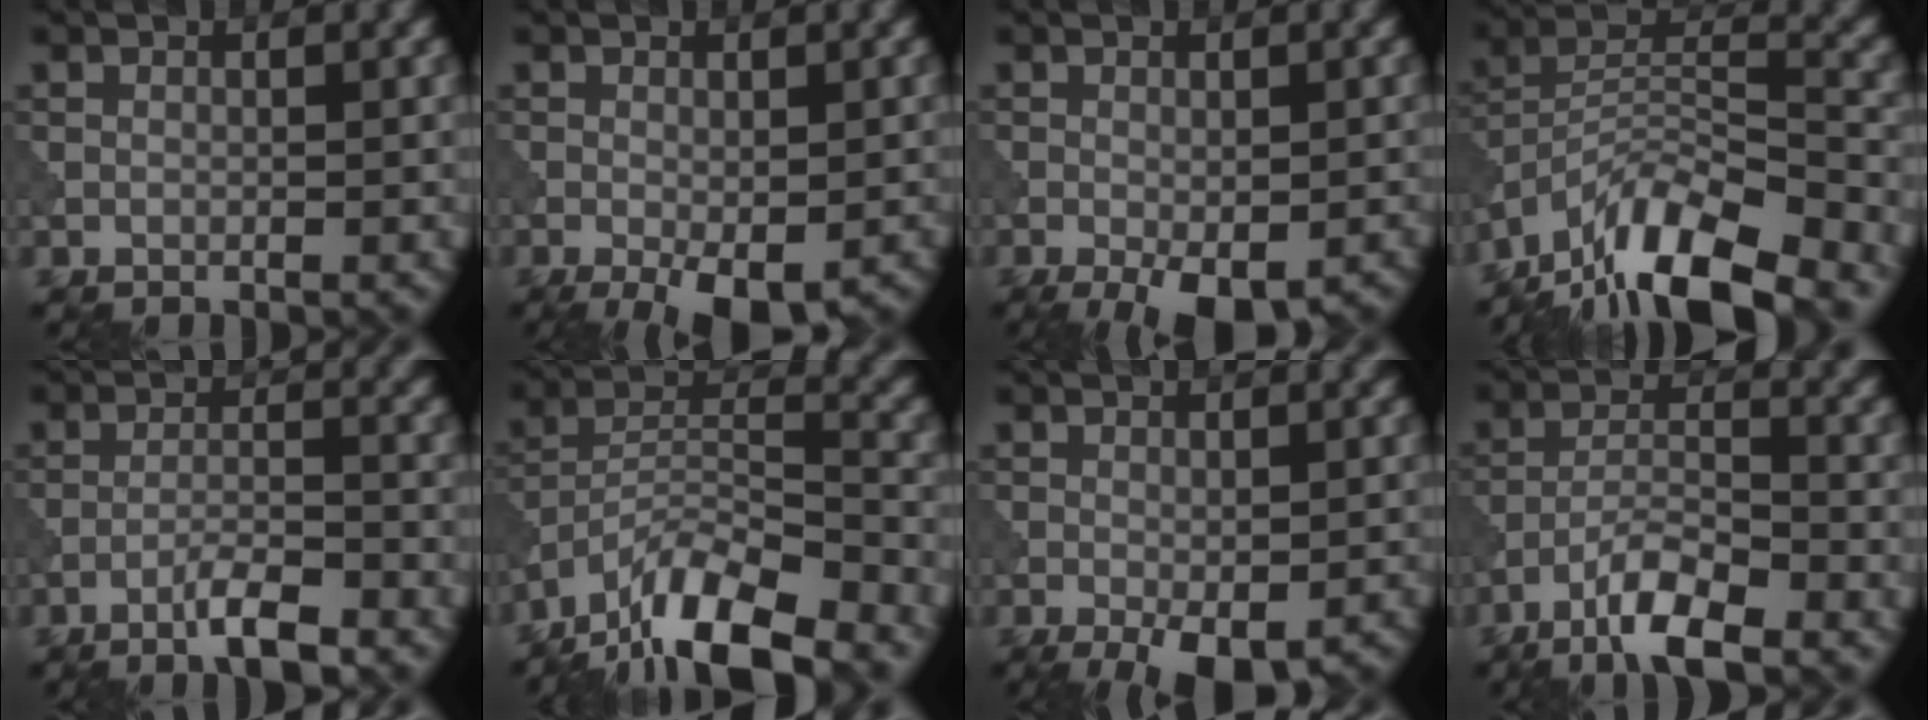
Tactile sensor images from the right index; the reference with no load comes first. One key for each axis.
{"total": 5.1, "fx": -2.1, "fy": 2.0, "fz": 4.1, "tx": -0.062, "ty": -0.009, "tz": -0.027}
{"total": 5.8, "fx": -2.7, "fy": 2.4, "fz": 4.5, "tx": -0.067, "ty": -0.013, "tz": -0.033}
{"total": 13.0, "fx": -10.2, "fy": 3.7, "fz": 7.2, "tx": -0.136, "ty": 0.013, "tz": -0.183}
{"total": 3.8, "fx": -2.6, "fy": 0.4, "fz": 2.7, "tx": -0.050, "ty": 0.008, "tz": -0.054}
{"total": 11.6, "fx": -9.0, "fy": 3.2, "fz": 6.5, "tx": -0.112, "ty": 0.009, "tz": -0.167}
{"total": 5.7, "fx": -2.8, "fy": 2.3, "fz": 4.4, "tx": -0.066, "ty": -0.012, "tz": -0.033}
{"total": 5.7, "fx": -3.9, "fy": 1.3, "fz": 4.0, "tx": -0.071, "ty": 0.004, "tz": -0.080}